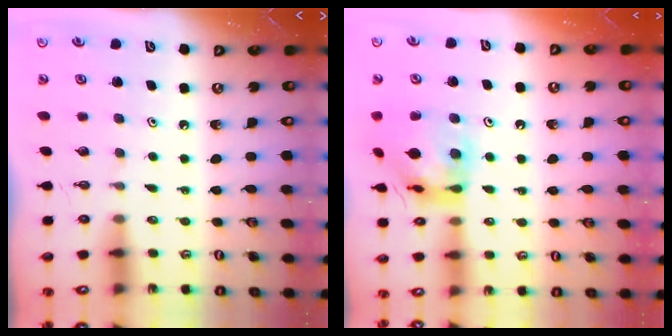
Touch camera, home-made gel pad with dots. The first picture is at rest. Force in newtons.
{"total": 13.6, "press": 13.5, "slide": 1.5}